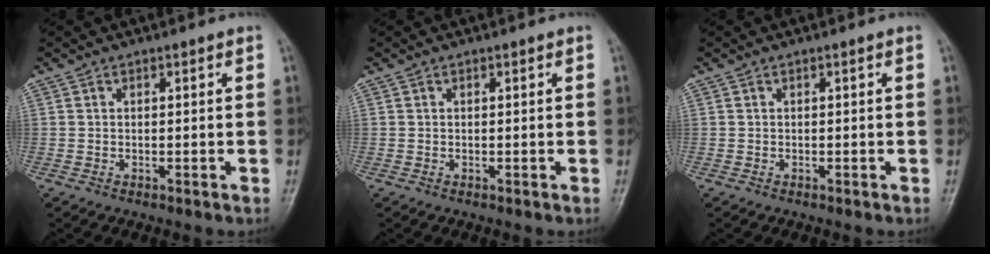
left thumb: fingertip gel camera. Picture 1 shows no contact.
{"total": 0.0}
{"total": 0.0}